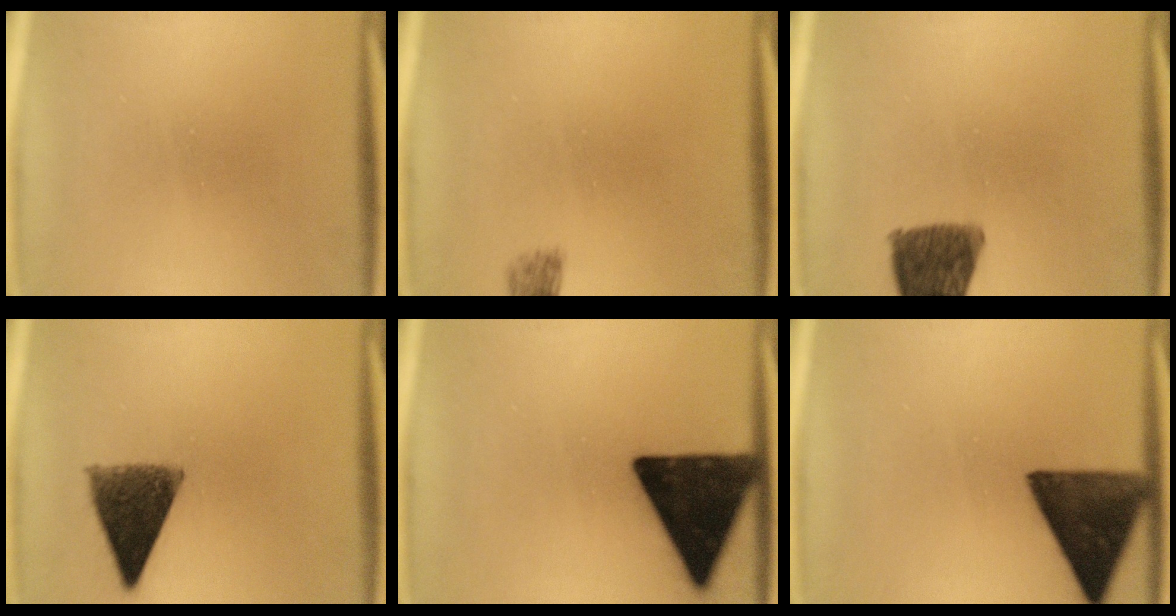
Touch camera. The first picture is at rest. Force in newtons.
{"total": 1.2}
{"total": 10.0}
{"total": 10.1}
{"total": 17.1}
{"total": 14.1}